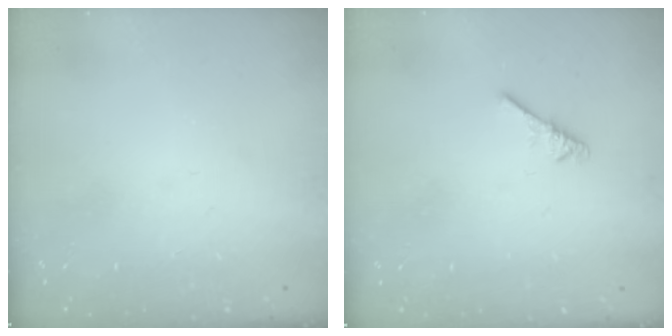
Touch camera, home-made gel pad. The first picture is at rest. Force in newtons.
{"total": 2.6, "press": 2.5, "slide": 0.5}